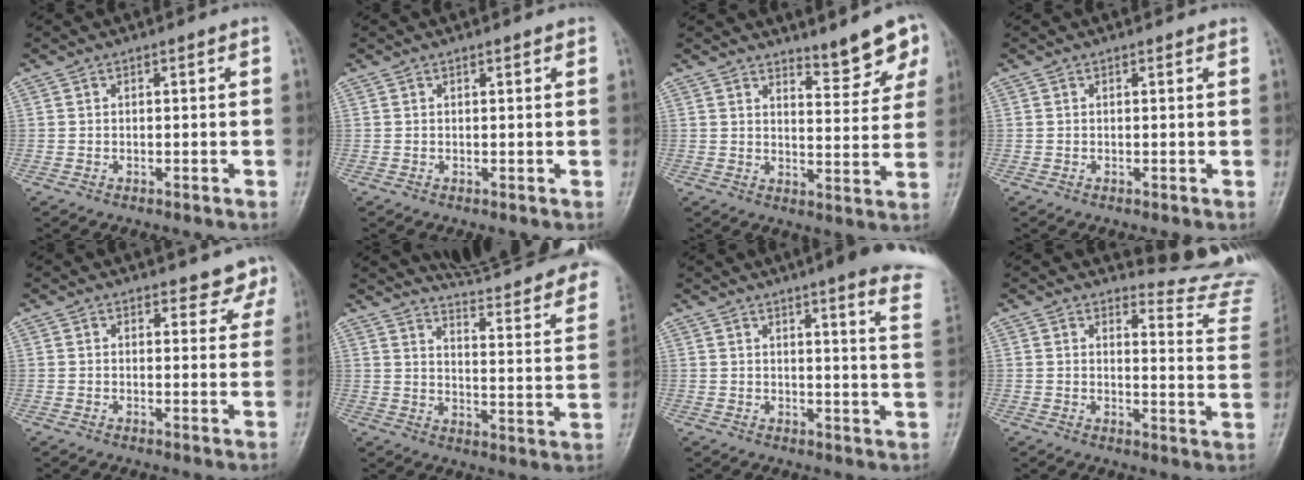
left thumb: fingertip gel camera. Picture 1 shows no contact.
{"total": 0.8, "force": [0.7, 0.1, 0.4], "torque": [-0.006, -0.002, 0.008]}
{"total": 7.0, "force": [5.7, 1.9, 3.6], "torque": [-0.022, -0.049, 0.076]}
{"total": 1.4, "force": [1.3, 0.3, 0.3], "torque": [-0.002, -0.002, 0.011]}
{"total": 4.8, "force": [4.3, 2.0, 0.6], "torque": [0.024, -0.026, 0.033]}
{"total": 27.1, "force": [24.2, 3.9, 11.5], "torque": [-0.130, -0.168, 0.296]}
{"total": 15.9, "force": [12.0, 1.5, 10.3], "torque": [-0.108, -0.057, 0.124]}
{"total": 13.3, "force": [13.2, 0.8, -1.0], "torque": [0.055, -0.175, 0.122]}